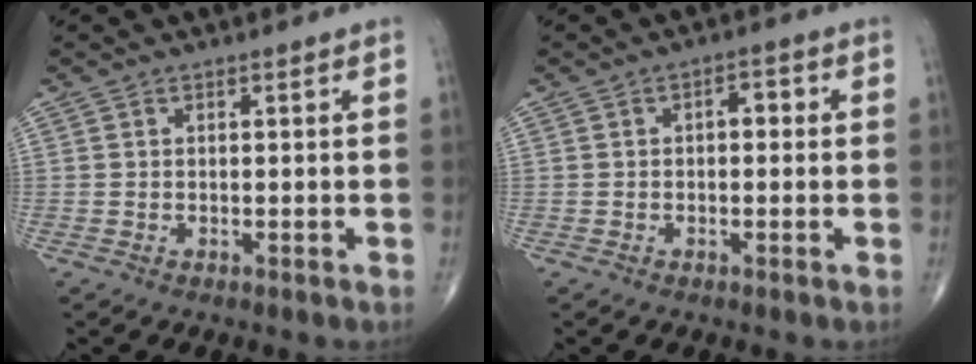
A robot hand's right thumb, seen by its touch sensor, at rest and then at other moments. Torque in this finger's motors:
{"motor_torque": [1.01, 1.72, 0.20, 0.06, -0.01]}